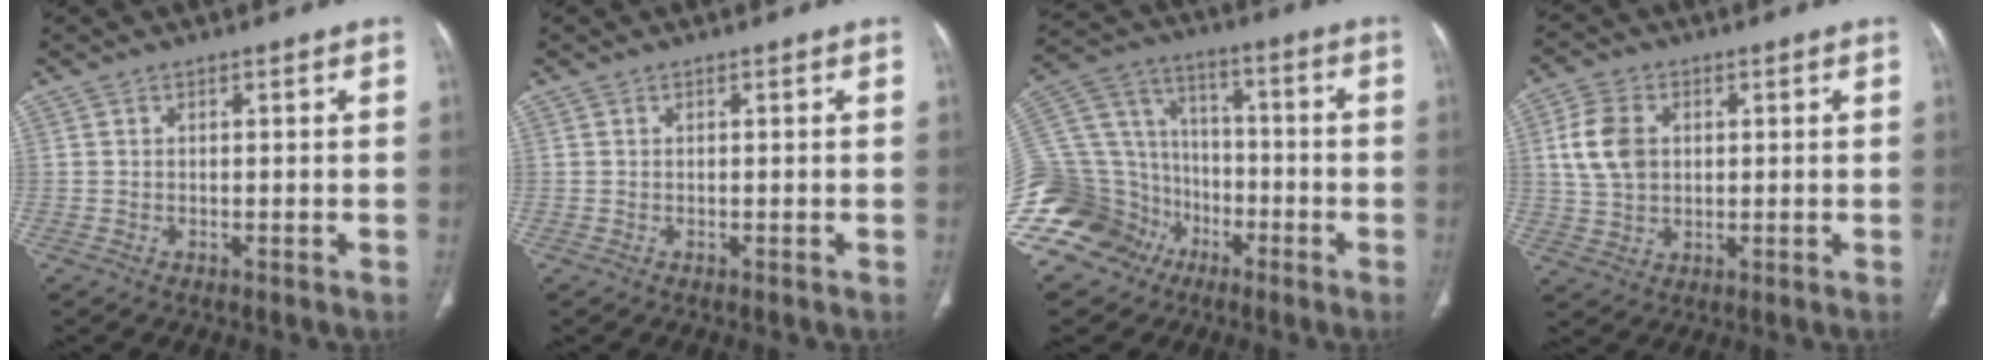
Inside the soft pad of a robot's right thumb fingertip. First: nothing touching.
{"total": 0.0}
{"total": 22.9, "force": [-10.6, 18.3, 8.9], "torque": [-0.192, 0.083, -0.179]}
{"total": 8.9, "force": [1.8, 6.4, 5.8], "torque": [-0.108, 0.001, 0.038]}